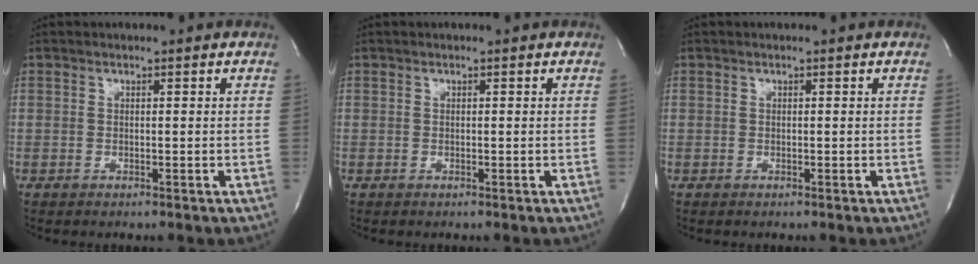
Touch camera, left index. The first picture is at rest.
{"total": 0.0}
{"total": 0.0}